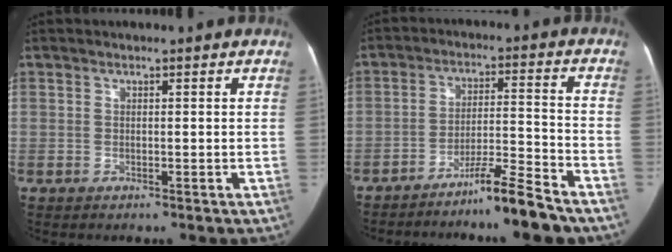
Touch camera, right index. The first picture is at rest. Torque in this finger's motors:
{"motor_torque": [0.84, -0.80, 0.13, 0.08]}